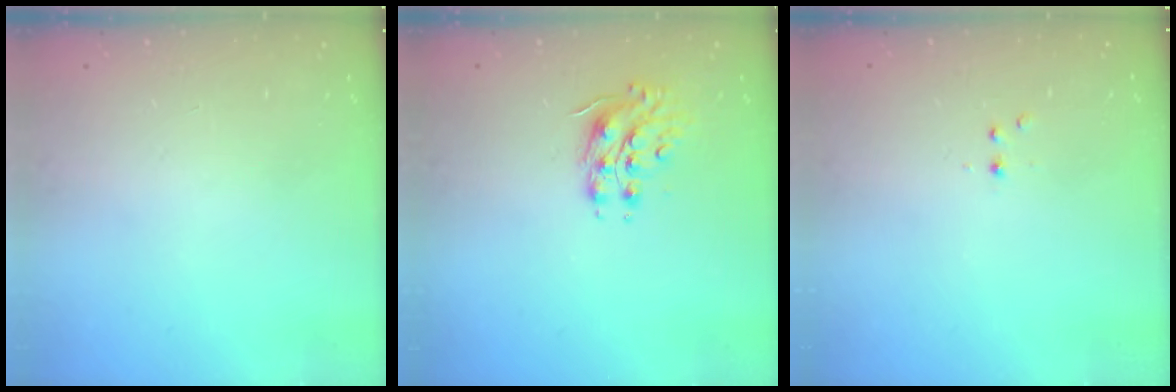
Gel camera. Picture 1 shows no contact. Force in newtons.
{"total": 8.2, "press": 8.2, "slide": 0.4}
{"total": 2.2, "press": 1.9, "slide": 1.0}